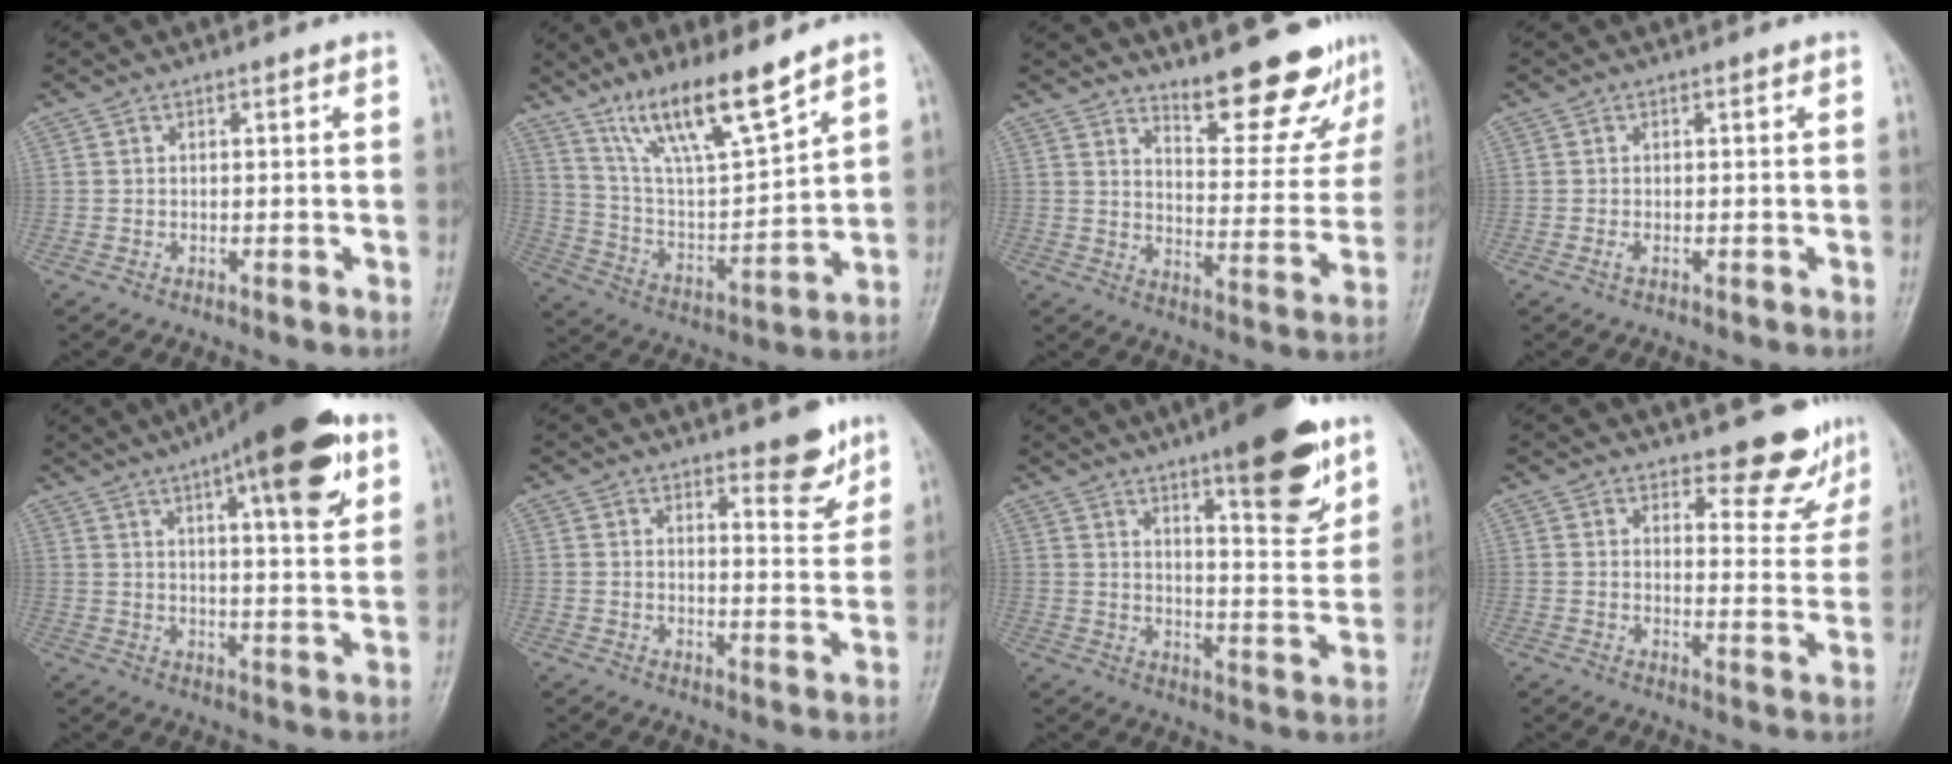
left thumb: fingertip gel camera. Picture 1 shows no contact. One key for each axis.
{"total": 15.7, "fx": 11.5, "fy": 3.0, "fz": 10.3, "tx": -0.170, "ty": -0.063, "tz": 0.224}
{"total": 16.3, "fx": 14.2, "fy": 4.0, "fz": 6.9, "tx": -0.058, "ty": -0.122, "tz": 0.193}
{"total": 0.7, "fx": 0.0, "fy": 0.4, "fz": 0.6, "tx": -0.011, "ty": -0.001, "tz": 0.000}
{"total": 18.4, "fx": 9.6, "fy": 4.9, "fz": 14.9, "tx": -0.195, "ty": -0.024, "tz": 0.134}
{"total": 6.3, "fx": 4.6, "fy": 2.0, "fz": 3.9, "tx": -0.029, "ty": -0.035, "tz": 0.059}
{"total": 15.6, "fx": 9.6, "fy": 3.9, "fz": 11.6, "tx": -0.134, "ty": -0.058, "tz": 0.141}
{"total": 8.7, "fx": 7.7, "fy": 3.1, "fz": 2.7, "tx": -0.001, "ty": -0.066, "tz": 0.088}